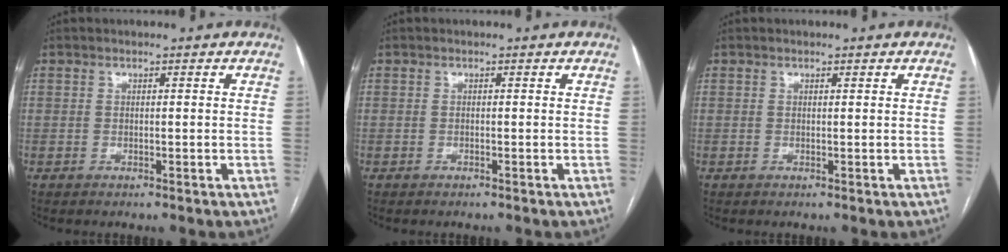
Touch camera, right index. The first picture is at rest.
{"total": 0.0}
{"total": 0.0}